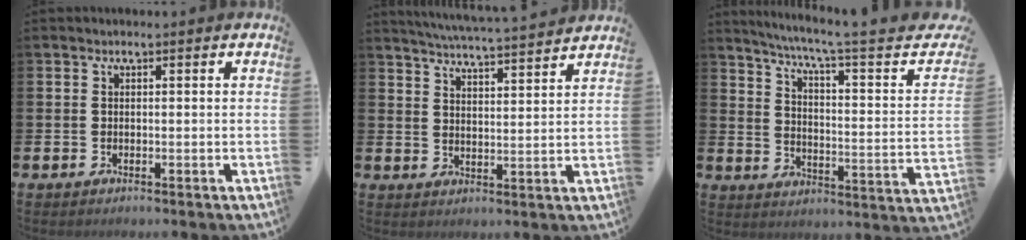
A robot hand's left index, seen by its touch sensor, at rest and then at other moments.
{"total": 5.3, "force": [5.2, -0.4, 0.9], "torque": [-0.033, -0.040, 0.090]}
{"total": 5.6, "force": [3.4, -0.2, 4.5], "torque": [-0.086, -0.037, 0.043]}